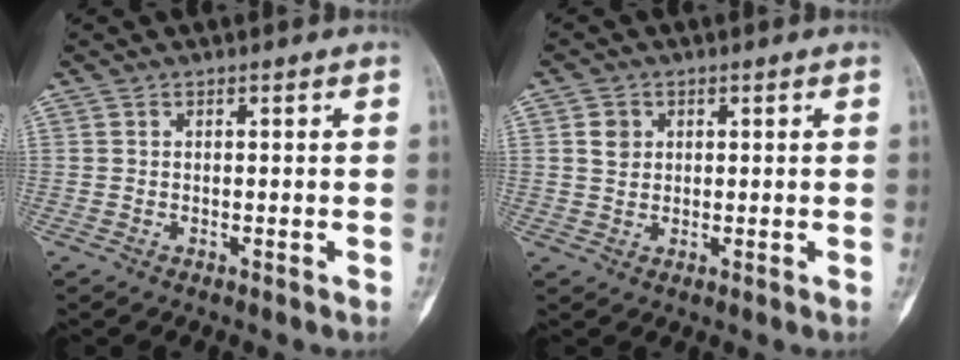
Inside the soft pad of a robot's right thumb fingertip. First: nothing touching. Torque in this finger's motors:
{"motor_torque": [0.60, 0.14, 0.59, 0.05, -0.01]}